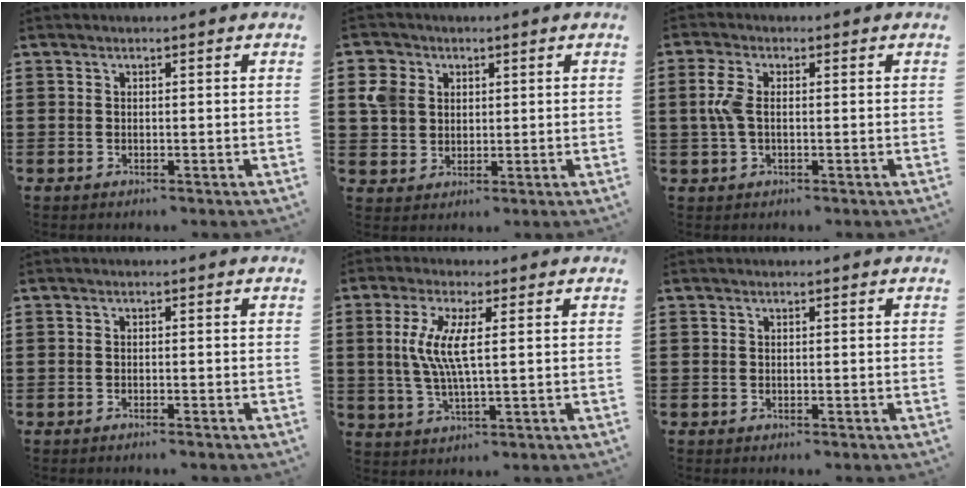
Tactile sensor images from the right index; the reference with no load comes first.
{"total": 5.5, "force": [1.8, 4.8, 2.0], "torque": [-0.065, 0.015, 0.032]}
{"total": 4.4, "force": [0.0, 2.2, 3.9], "torque": [-0.106, -0.003, -0.010]}
{"total": 0.6, "force": [-0.6, -0.2, 0.2], "torque": [-0.005, -0.002, -0.011]}
{"total": 6.7, "force": [1.1, 0.9, 6.6], "torque": [-0.148, -0.012, 0.010]}
{"total": 0.0}